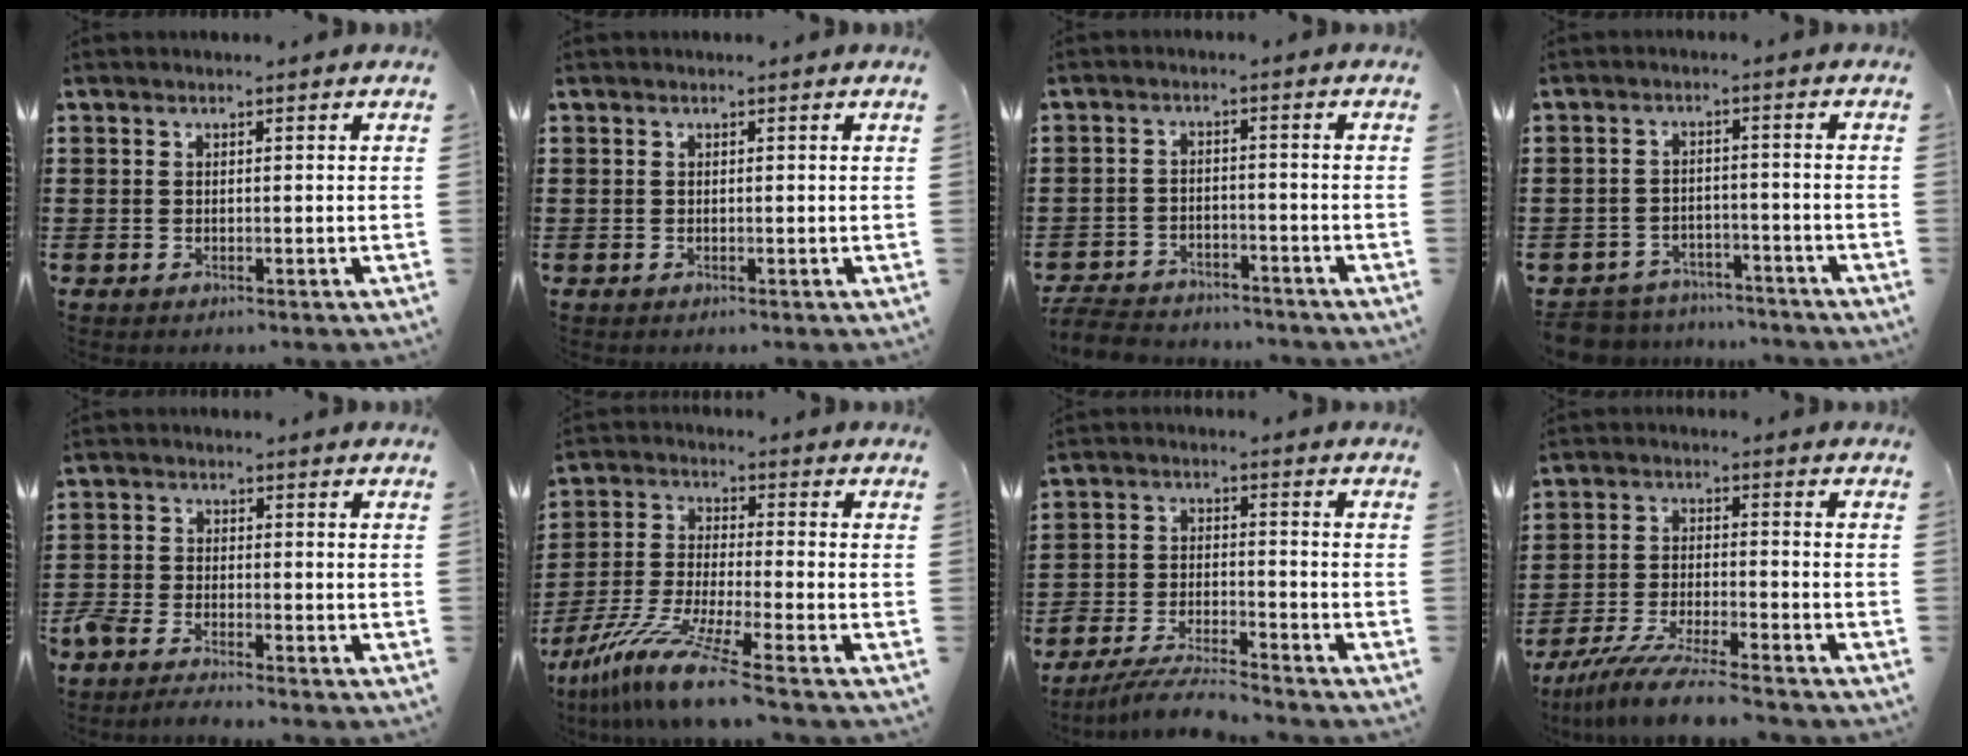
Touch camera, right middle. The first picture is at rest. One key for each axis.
{"total": 0.0}
{"total": 4.6, "fx": -4.5, "fy": 0.8, "fz": 0.4, "tx": -0.020, "ty": 0.001, "tz": -0.094}
{"total": 4.7, "fx": -4.7, "fy": 0.7, "fz": -0.1, "tx": -0.009, "ty": 0.005, "tz": -0.099}
{"total": 2.9, "fx": -2.9, "fy": 0.3, "fz": 0.5, "tx": -0.027, "ty": -0.001, "tz": -0.065}
{"total": 10.4, "fx": -8.1, "fy": 0.1, "fz": 6.6, "tx": -0.148, "ty": -0.010, "tz": -0.164}
{"total": 6.1, "fx": -5.8, "fy": 0.6, "fz": 1.7, "tx": -0.037, "ty": -0.001, "tz": -0.115}
{"total": 7.4, "fx": -6.7, "fy": -0.1, "fz": 3.1, "tx": -0.070, "ty": -0.011, "tz": -0.128}